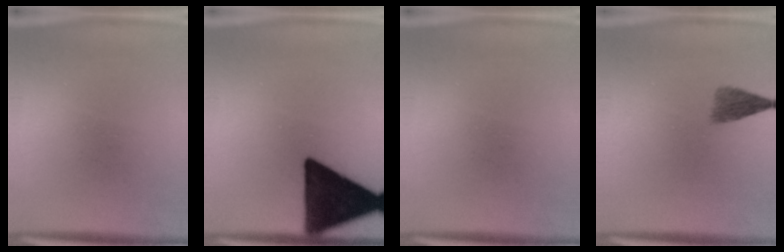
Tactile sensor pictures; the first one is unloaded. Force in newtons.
{"total": 19.5}
{"total": 0.0}
{"total": 2.9}